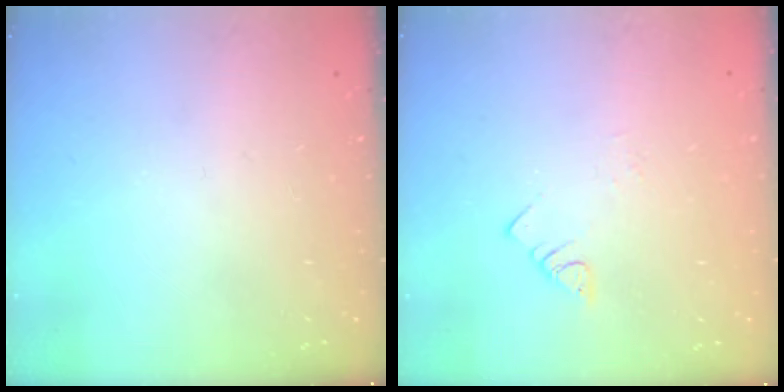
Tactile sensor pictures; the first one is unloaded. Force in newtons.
{"total": 2.6, "press": 2.6, "slide": 0.3}